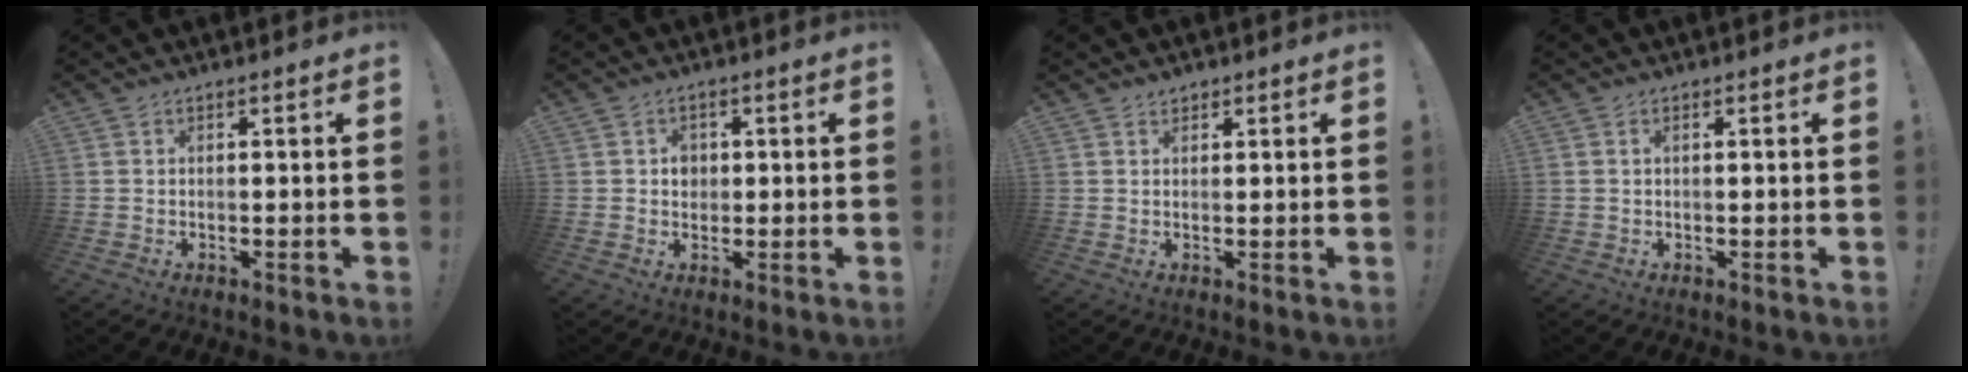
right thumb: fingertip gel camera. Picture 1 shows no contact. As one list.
[{"total": 3.1, "force": [0.1, 2.8, 1.4], "torque": [-0.011, -0.002, -0.001]}, {"total": 1.3, "force": [1.1, 0.7, 0.3], "torque": [-0.003, -0.004, 0.020]}, {"total": 0.9, "force": [0.4, 0.4, 0.7], "torque": [-0.021, 0.005, 0.008]}]